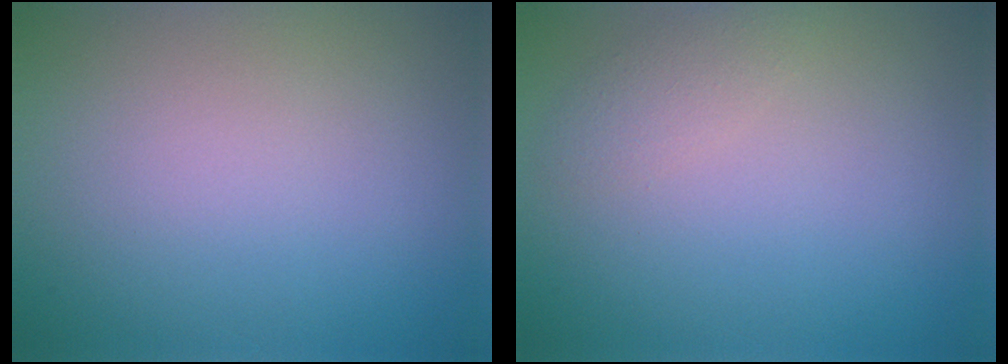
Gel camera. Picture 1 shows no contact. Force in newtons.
{"total": 1.4, "press": 1.4, "slide": 0.1}